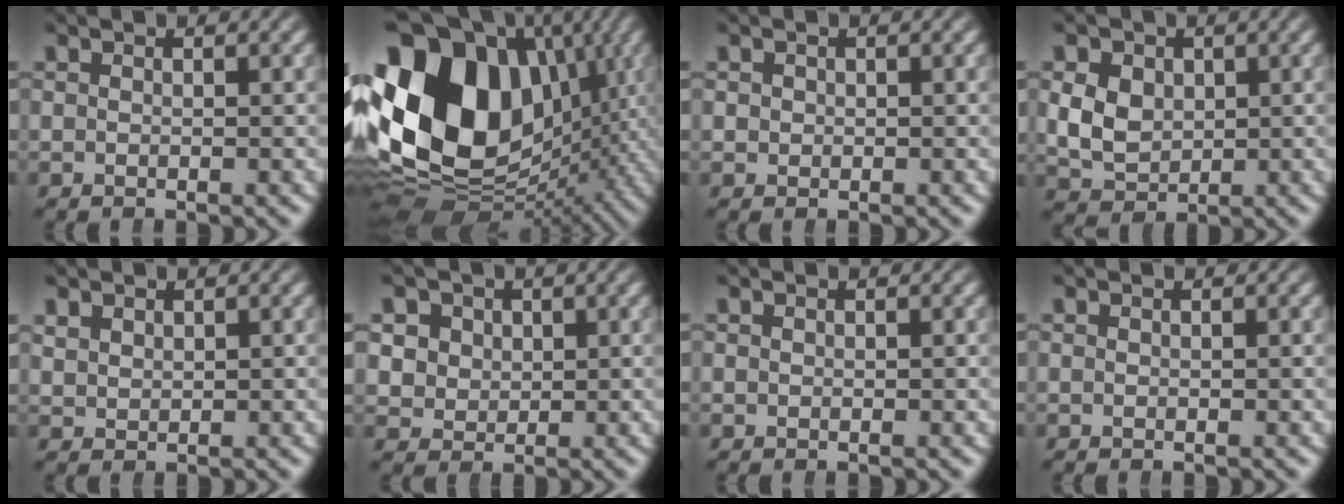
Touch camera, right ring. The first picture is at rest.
{"total": 27.8, "force": [0.4, 19.5, 19.8], "torque": [-0.332, -0.037, 0.023]}
{"total": 0.9, "force": [0.2, 0.8, 0.4], "torque": [-0.008, -0.004, 0.009]}
{"total": 6.8, "force": [0.2, 6.0, 3.3], "torque": [-0.075, -0.018, 0.013]}
{"total": 1.5, "force": [1.3, 0.8, 0.3], "torque": [-0.003, 0.000, 0.033]}
{"total": 5.9, "force": [1.6, 5.2, 2.3], "torque": [-0.056, -0.009, 0.032]}
{"total": 0.0}
{"total": 0.0}